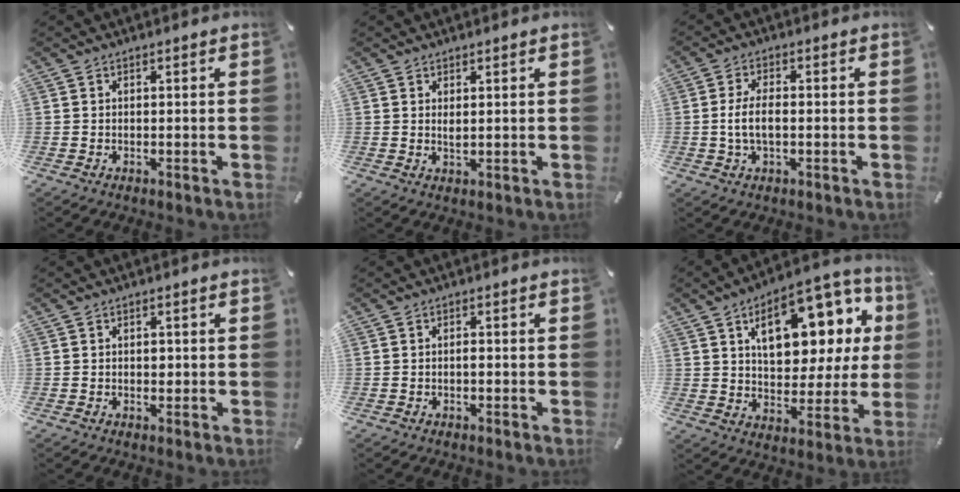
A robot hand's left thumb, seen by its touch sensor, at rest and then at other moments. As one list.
[{"total": 1.5, "force": [0.8, 0.4, 1.2], "torque": [-0.026, -0.001, 0.014]}, {"total": 5.4, "force": [-0.6, 2.3, 4.8], "torque": [-0.105, 0.001, -0.016]}, {"total": 1.3, "force": [0.0, 1.0, 0.8], "torque": [-0.009, 0.000, -0.004]}, {"total": 1.0, "force": [-0.3, 0.5, 0.8], "torque": [-0.017, -0.001, -0.006]}, {"total": 19.7, "force": [7.9, 11.3, 14.1], "torque": [-0.191, -0.036, 0.131]}]